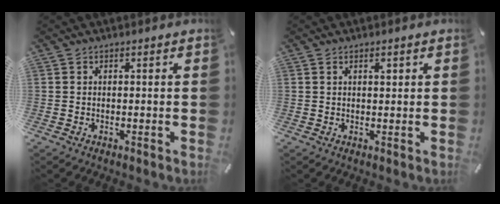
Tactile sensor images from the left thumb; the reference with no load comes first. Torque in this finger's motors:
{"motor_torque": [0.19, 0.03, 0.13, -0.07, 0.04]}